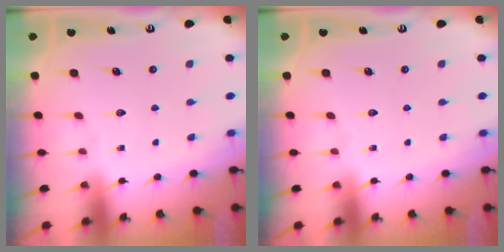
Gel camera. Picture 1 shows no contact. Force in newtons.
{"total": 0.0}